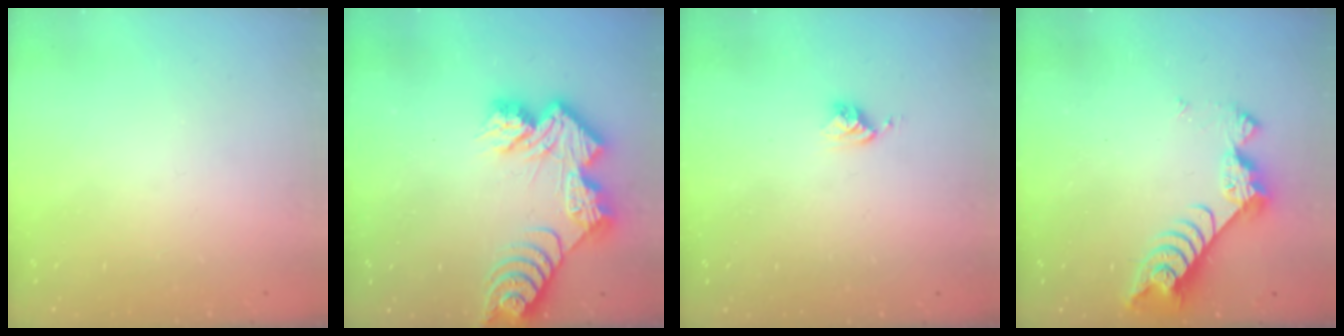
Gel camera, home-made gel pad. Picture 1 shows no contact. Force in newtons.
{"total": 14.2, "press": 14.2, "slide": 1.0}
{"total": 4.3, "press": 4.3, "slide": 0.6}
{"total": 7.3, "press": 7.3, "slide": 0.9}